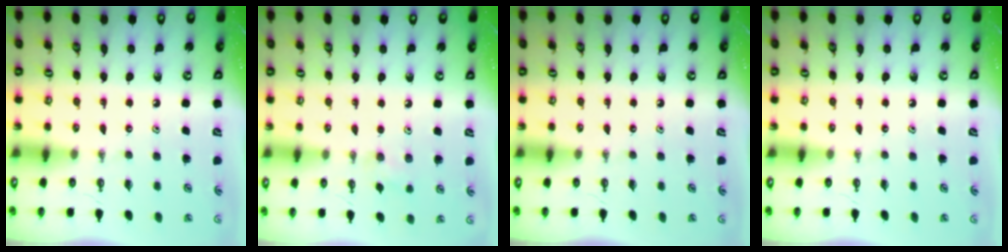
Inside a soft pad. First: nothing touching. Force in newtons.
{"total": 6.8, "press": 6.8, "slide": 1.0}
{"total": 0.0}
{"total": 0.0}